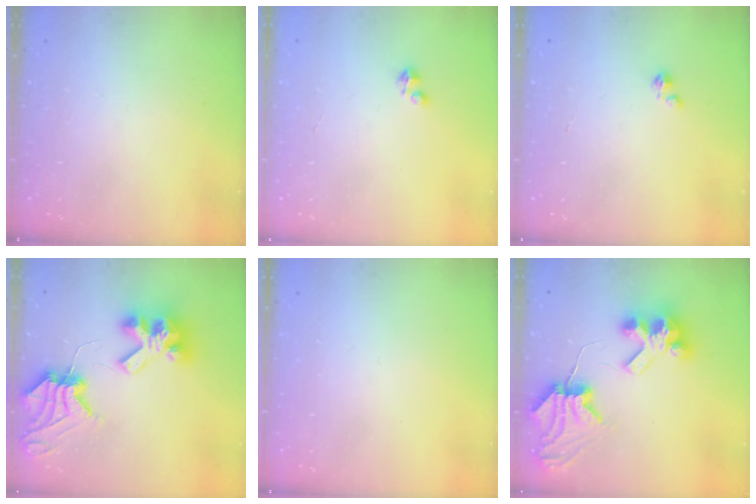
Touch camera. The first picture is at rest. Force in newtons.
{"total": 1.8, "press": 1.8, "slide": 0.4}
{"total": 1.4, "press": 1.4, "slide": 0.2}
{"total": 12.0, "press": 11.9, "slide": 1.3}
{"total": 0.0}
{"total": 8.3, "press": 8.2, "slide": 1.1}